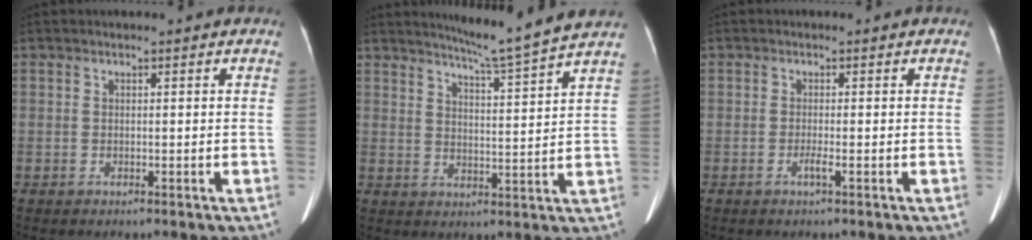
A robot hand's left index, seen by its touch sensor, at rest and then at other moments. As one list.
[{"total": 9.6, "force": [8.7, -2.0, 3.5], "torque": [-0.063, -0.018, 0.124]}, {"total": 1.1, "force": [-0.6, -0.2, 0.9], "torque": [-0.023, -0.001, -0.011]}]